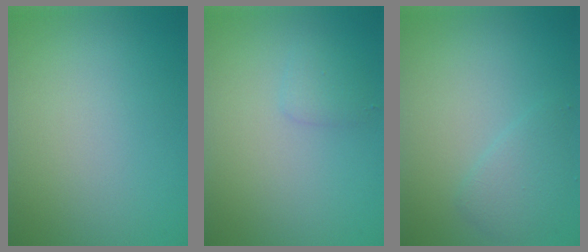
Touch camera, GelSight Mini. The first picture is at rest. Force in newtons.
{"total": 1.1, "press": 1.1, "slide": 0.1}
{"total": 2.0, "press": 2.0, "slide": 0.1}